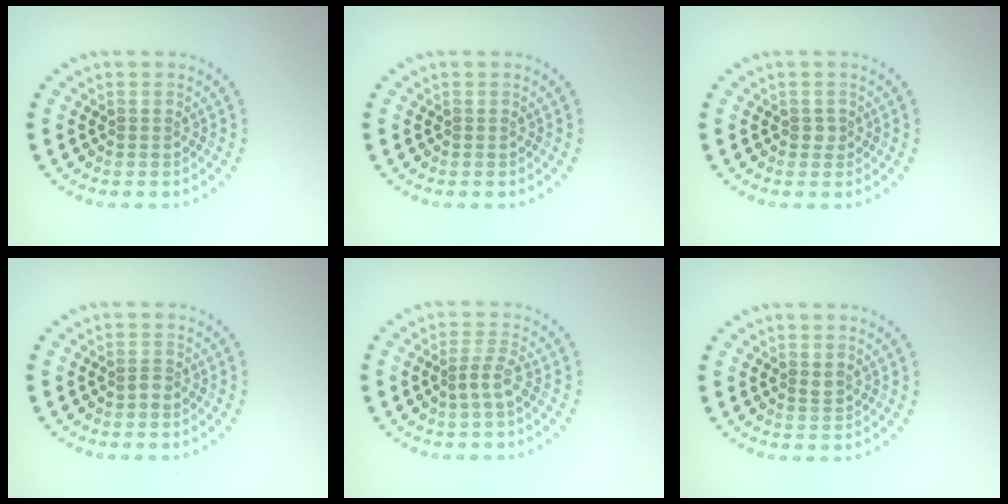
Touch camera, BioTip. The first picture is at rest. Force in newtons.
{"total": 0.0}
{"total": 0.8, "press": 0.5, "slide": 0.5}
{"total": 0.8, "press": 0.5, "slide": 0.6}
{"total": 1.9, "press": 1.3, "slide": 1.4}
{"total": 0.7, "press": 0.6, "slide": 0.3}